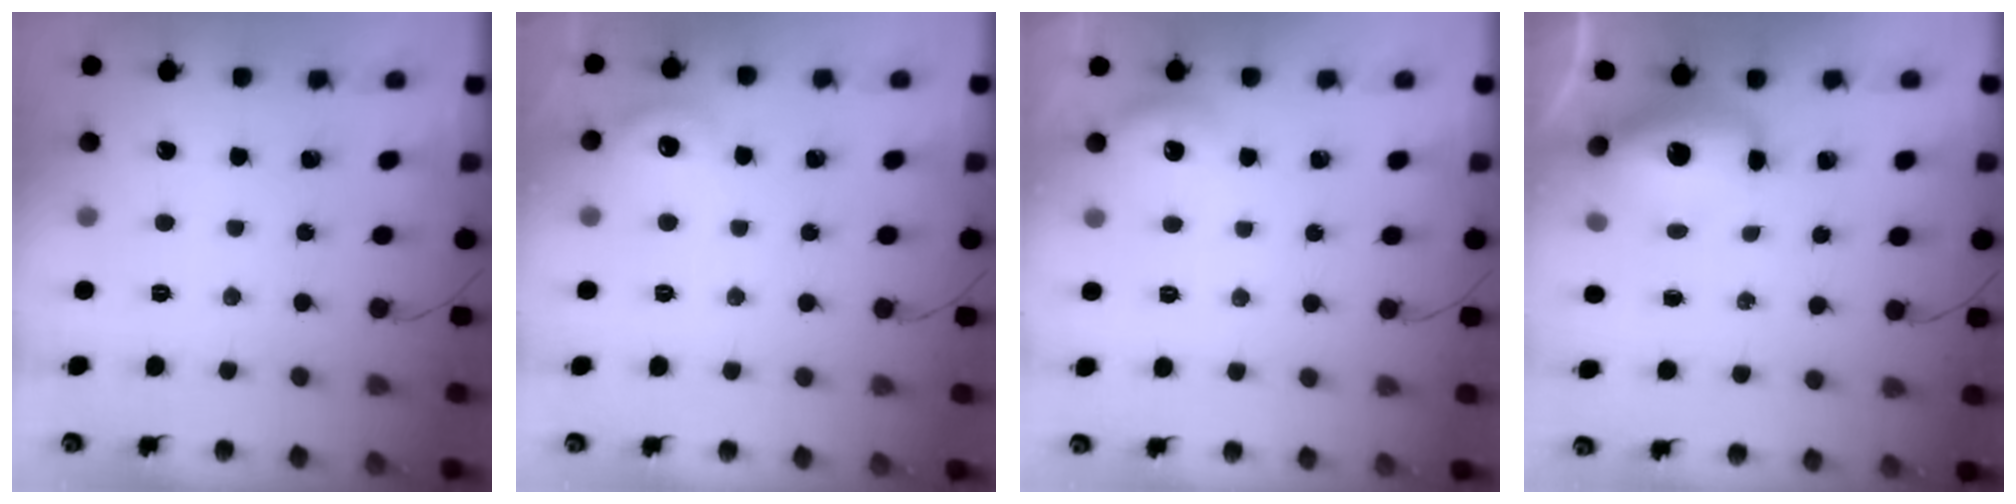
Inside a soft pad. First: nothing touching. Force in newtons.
{"total": 7.1, "press": 6.9, "slide": 1.5}
{"total": 6.2, "press": 6.0, "slide": 1.4}
{"total": 11.3, "press": 11.0, "slide": 2.7}